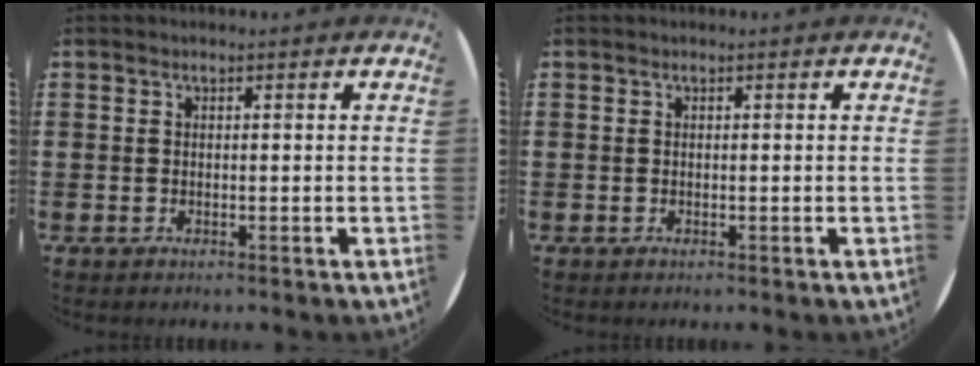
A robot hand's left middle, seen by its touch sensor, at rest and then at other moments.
{"total": 0.0}